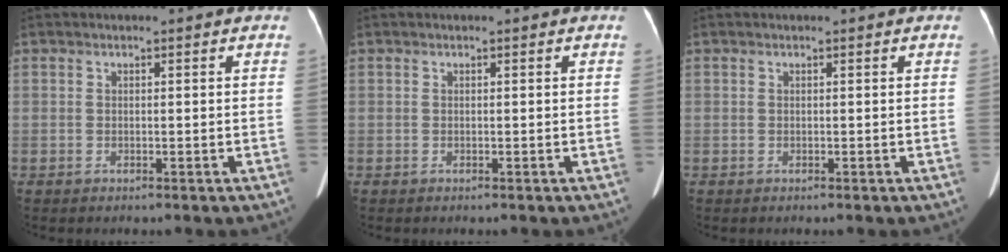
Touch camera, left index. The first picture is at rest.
{"total": 0.0}
{"total": 0.0}